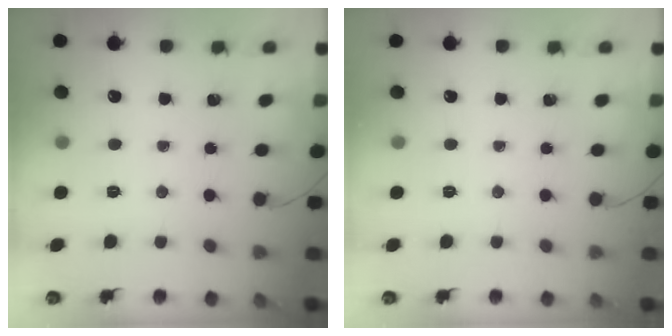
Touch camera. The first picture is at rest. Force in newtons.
{"total": 0.0}